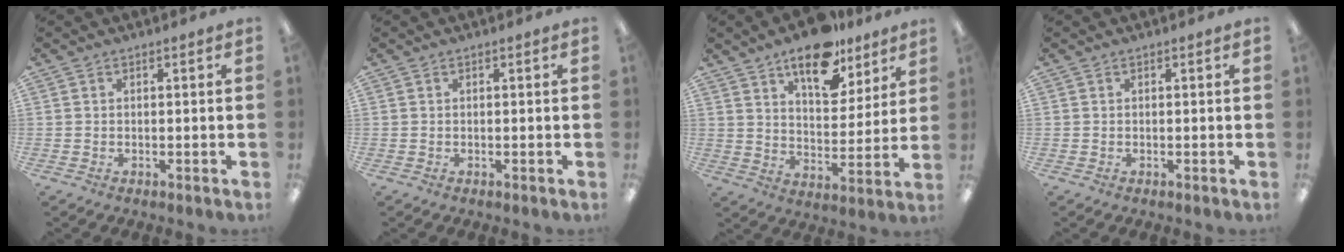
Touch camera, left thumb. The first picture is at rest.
{"total": 0.0}
{"total": 15.4, "force": [11.0, 7.3, 7.9], "torque": [-0.106, -0.061, 0.191]}
{"total": 0.0}